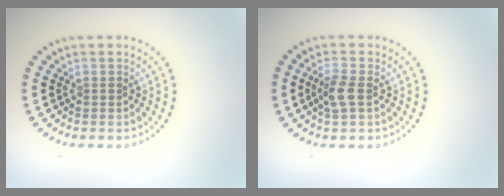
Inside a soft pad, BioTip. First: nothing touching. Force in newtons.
{"total": 2.0, "press": 2.0, "slide": 0.6}